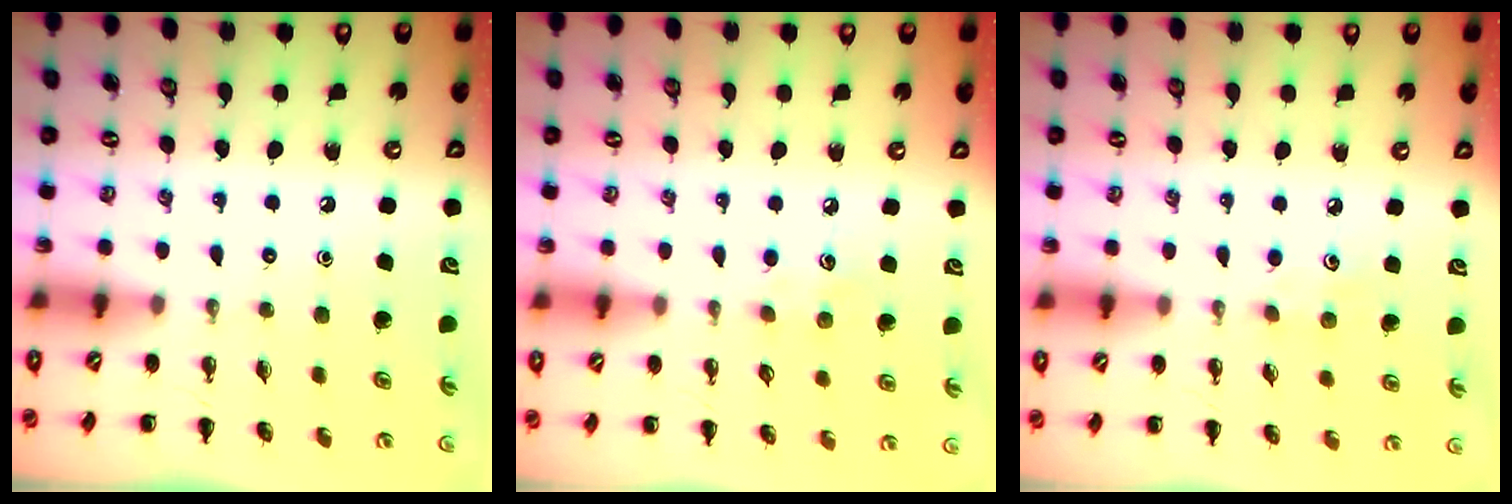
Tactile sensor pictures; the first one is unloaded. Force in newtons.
{"total": 4.3, "press": 4.2, "slide": 1.1}
{"total": 4.1, "press": 4.0, "slide": 1.2}